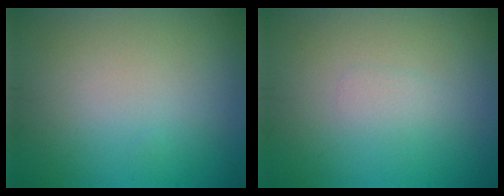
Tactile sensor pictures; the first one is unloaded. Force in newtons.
{"total": 0.8, "press": 0.8, "slide": 0.1}